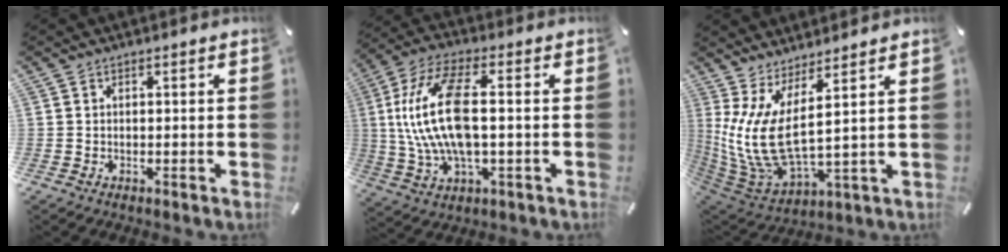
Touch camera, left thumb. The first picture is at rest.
{"total": 16.6, "force": [1.1, 7.1, 15.0], "torque": [-0.325, -0.011, 0.014]}
{"total": 12.2, "force": [2.9, 4.1, 11.1], "torque": [-0.255, -0.037, 0.052]}